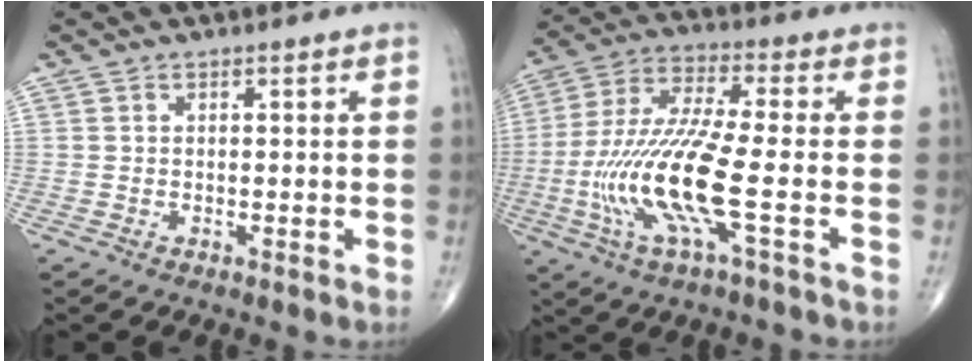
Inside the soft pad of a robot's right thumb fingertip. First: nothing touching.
{"total": 16.3, "force": [-3.7, 2.6, 15.7], "torque": [-0.355, 0.015, -0.074]}